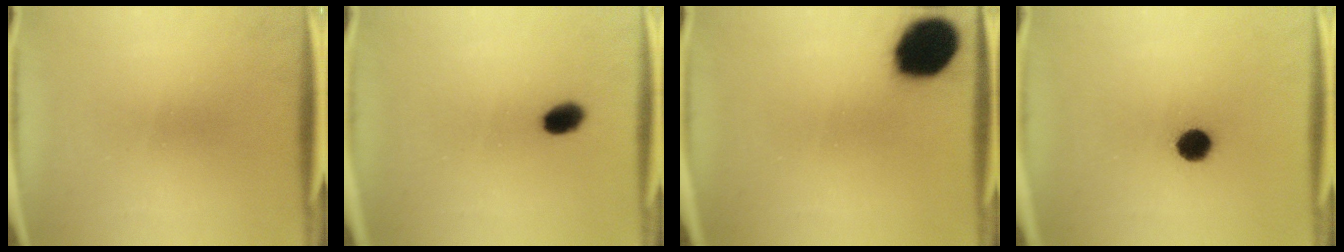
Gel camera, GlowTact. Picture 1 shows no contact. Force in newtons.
{"total": 3.9}
{"total": 15.5}
{"total": 5.9}